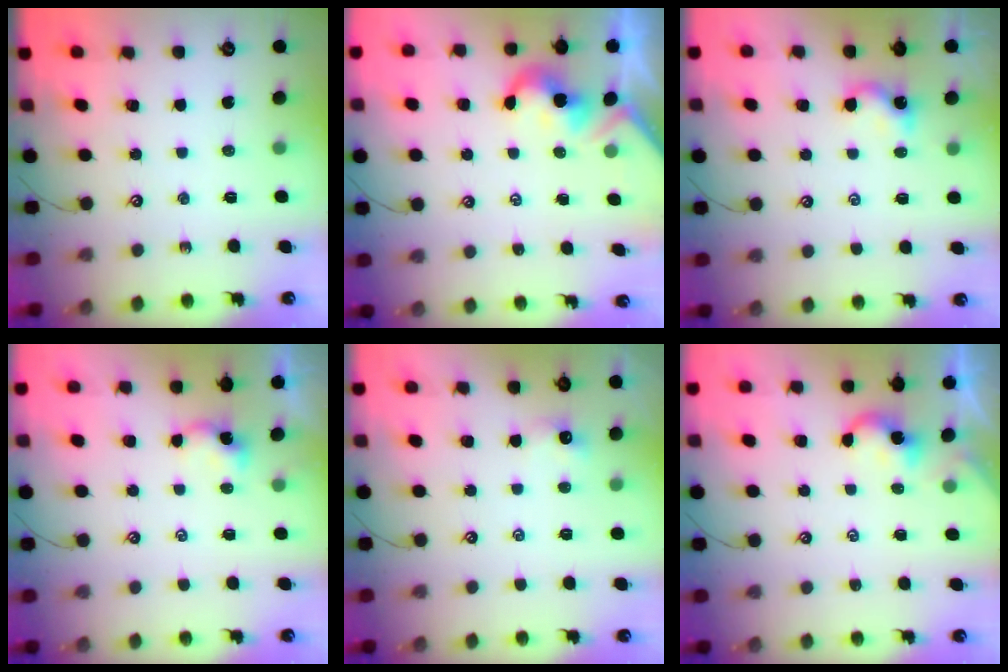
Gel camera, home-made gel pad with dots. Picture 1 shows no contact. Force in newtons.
{"total": 2.1, "press": 2.1, "slide": 0.3}
{"total": 1.2, "press": 1.1, "slide": 0.2}
{"total": 2.8, "press": 2.8, "slide": 0.0}
{"total": 0.0}
{"total": 1.6, "press": 1.5, "slide": 0.2}